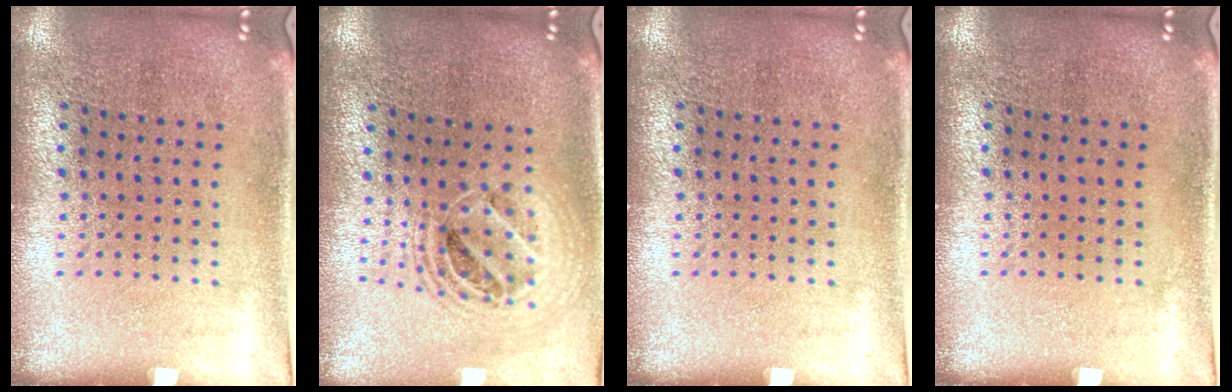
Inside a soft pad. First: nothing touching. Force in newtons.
{"total": 1.9, "press": 1.6, "slide": 1.1}
{"total": 0.0}
{"total": 0.0}